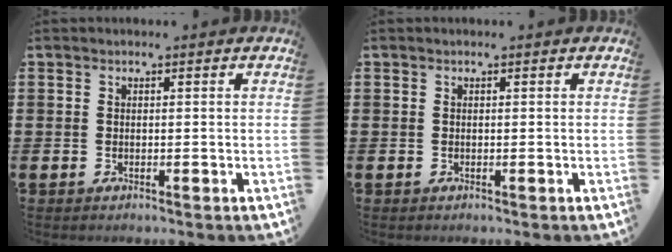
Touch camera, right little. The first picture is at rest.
{"total": 0.0}